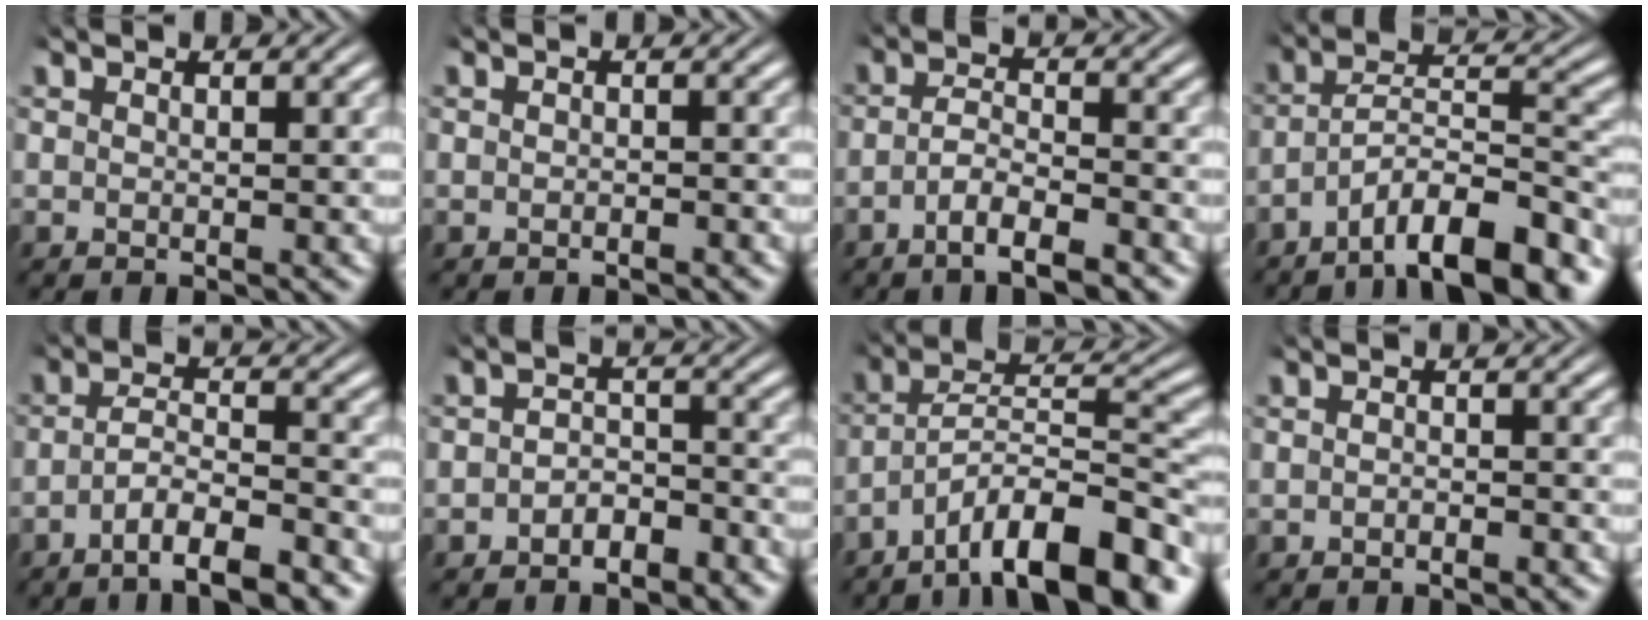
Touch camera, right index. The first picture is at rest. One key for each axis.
{"total": 0.8, "fx": -0.7, "fy": 0.0, "fz": 0.2, "tx": -0.008, "ty": -0.006, "tz": -0.009}
{"total": 4.2, "fx": -3.0, "fy": 1.3, "fz": 2.6, "tx": -0.046, "ty": -0.017, "tz": -0.047}
{"total": 8.8, "fx": -5.4, "fy": 3.5, "fz": 6.0, "tx": -0.086, "ty": -0.009, "tz": -0.083}
{"total": 5.4, "fx": -3.8, "fy": 1.9, "fz": 3.4, "tx": -0.055, "ty": -0.019, "tz": -0.059}
{"total": 3.4, "fx": -3.0, "fy": 1.5, "fz": 0.8, "tx": -0.002, "ty": -0.012, "tz": -0.051}
{"total": 8.7, "fx": -4.3, "fy": 3.5, "fz": 6.7, "tx": -0.104, "ty": -0.007, "tz": -0.064}
{"total": 1.2, "fx": -1.2, "fy": 0.1, "fz": 0.3, "tx": -0.005, "ty": -0.004, "tz": -0.019}